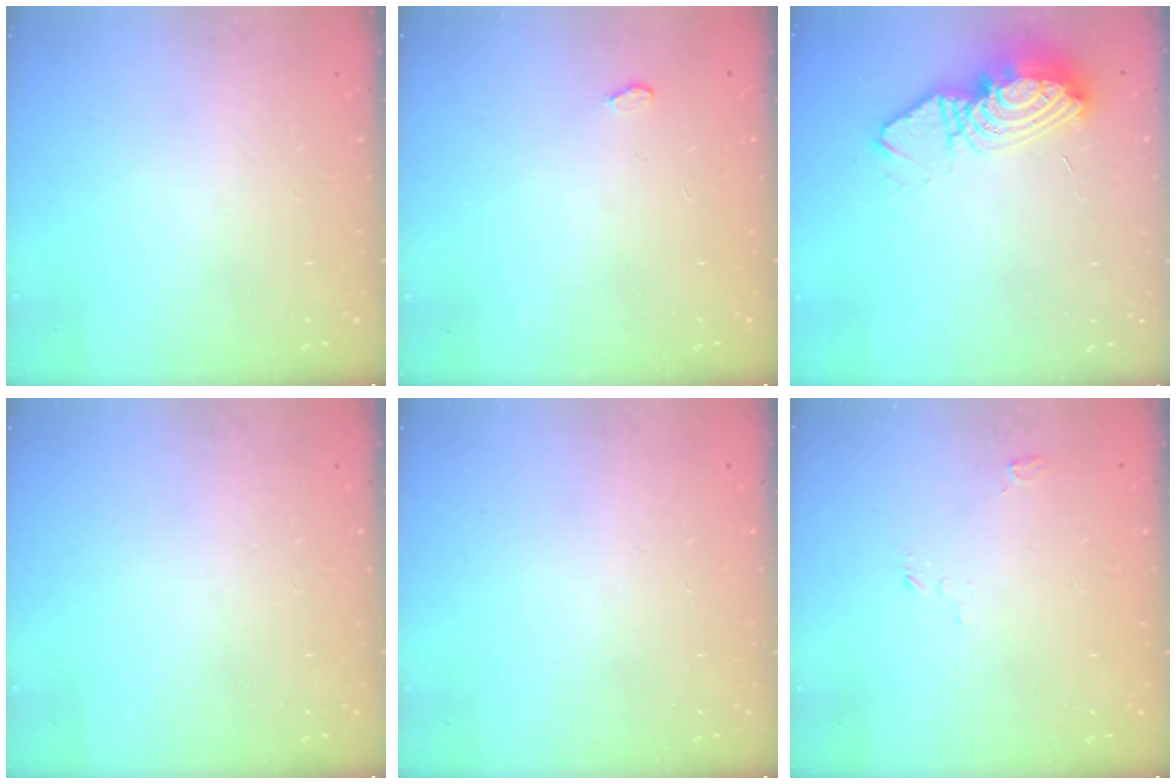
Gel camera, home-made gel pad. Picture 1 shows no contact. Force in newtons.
{"total": 3.2, "press": 3.2, "slide": 0.5}
{"total": 12.2, "press": 12.1, "slide": 0.9}
{"total": 0.0}
{"total": 0.0}
{"total": 2.7, "press": 2.7, "slide": 0.3}